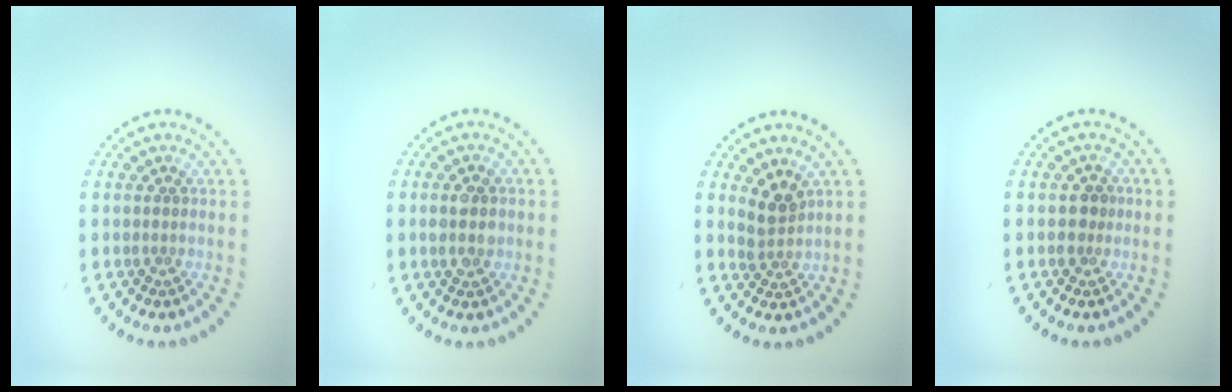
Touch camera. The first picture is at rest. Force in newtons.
{"total": 2.8, "press": 2.8, "slide": 0.2}
{"total": 2.3, "press": 1.8, "slide": 1.4}
{"total": 1.5, "press": 1.4, "slide": 0.5}